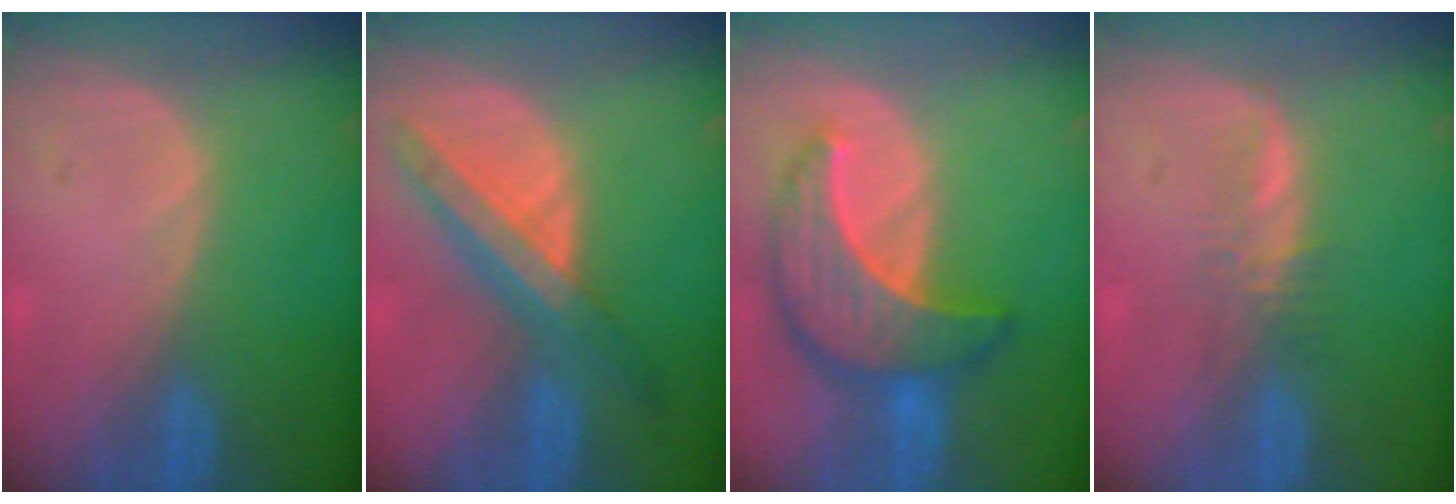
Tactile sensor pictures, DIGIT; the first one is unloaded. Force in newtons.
{"total": 8.0, "press": 7.1, "slide": 3.7}
{"total": 9.9, "press": 9.9, "slide": 0.8}
{"total": 2.3, "press": 2.2, "slide": 0.6}